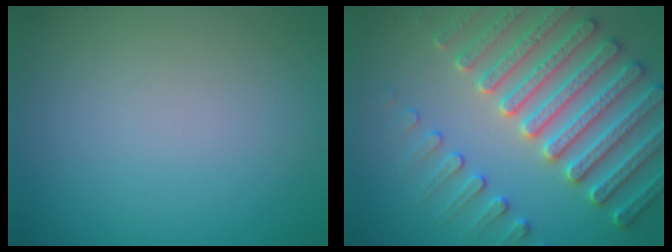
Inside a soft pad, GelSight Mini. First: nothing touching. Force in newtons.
{"total": 7.7, "press": 7.4, "slide": 2.0}